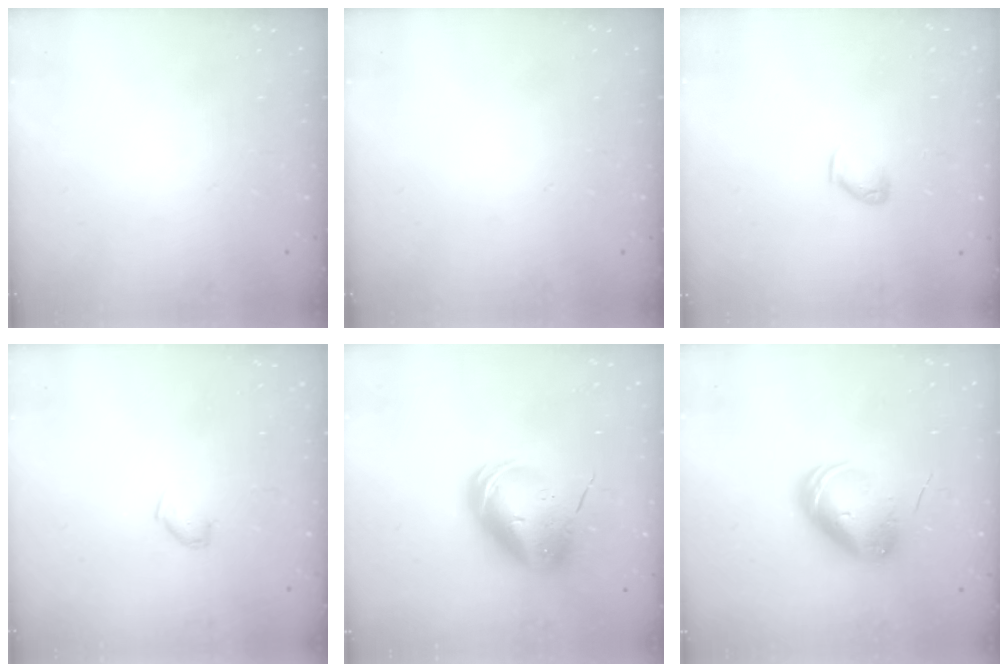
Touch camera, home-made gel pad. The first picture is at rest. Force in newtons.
{"total": 0.0}
{"total": 3.7, "press": 3.7, "slide": 0.7}
{"total": 4.7, "press": 4.6, "slide": 0.8}
{"total": 15.0, "press": 14.7, "slide": 3.0}
{"total": 9.7, "press": 9.6, "slide": 1.5}